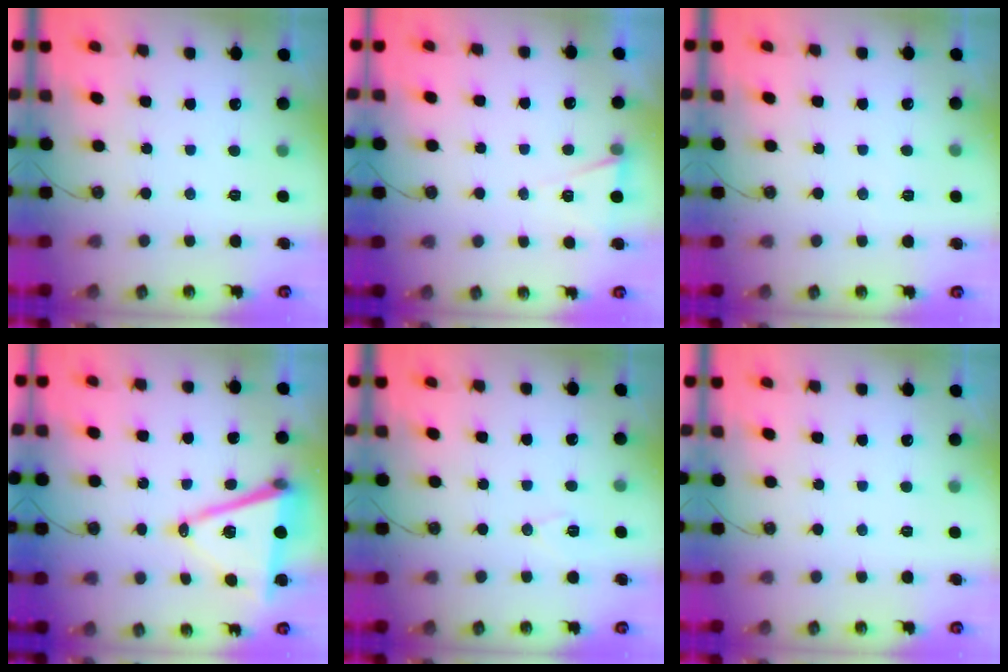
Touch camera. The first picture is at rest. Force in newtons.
{"total": 5.6, "press": 3.2, "slide": 4.6}
{"total": 4.7, "press": 1.7, "slide": 4.3}
{"total": 14.6, "press": 14.1, "slide": 3.8}
{"total": 6.0, "press": 5.8, "slide": 1.7}
{"total": 0.0}